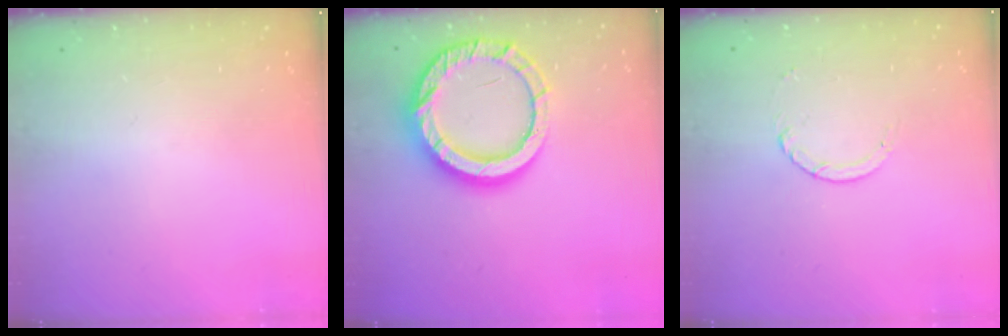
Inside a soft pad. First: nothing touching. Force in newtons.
{"total": 16.4, "press": 16.3, "slide": 1.6}
{"total": 2.5, "press": 2.4, "slide": 0.2}